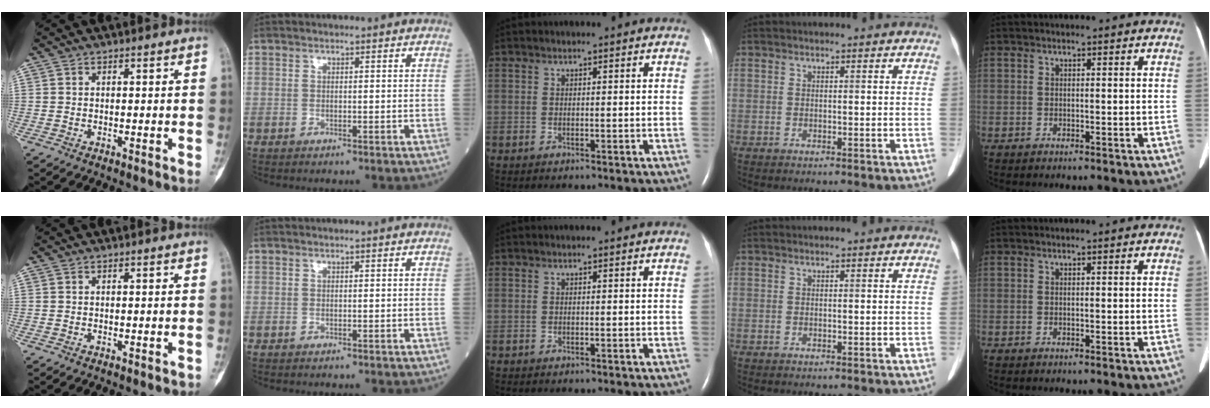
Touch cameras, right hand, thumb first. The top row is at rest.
{"thumb": {"total": 0.6, "force": [-0.5, 0.2, 0.2], "torque": [-0.004, 0.004, -0.004]}}